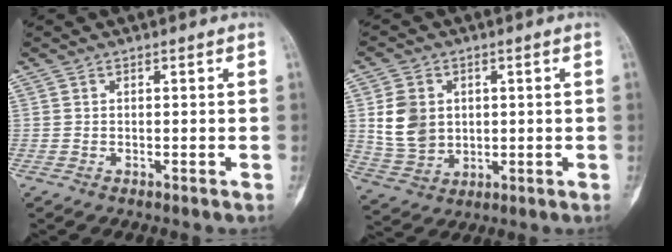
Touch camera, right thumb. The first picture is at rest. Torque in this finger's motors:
{"motor_torque": [0.72, 1.23, 0.88, 0.14, 0.07]}